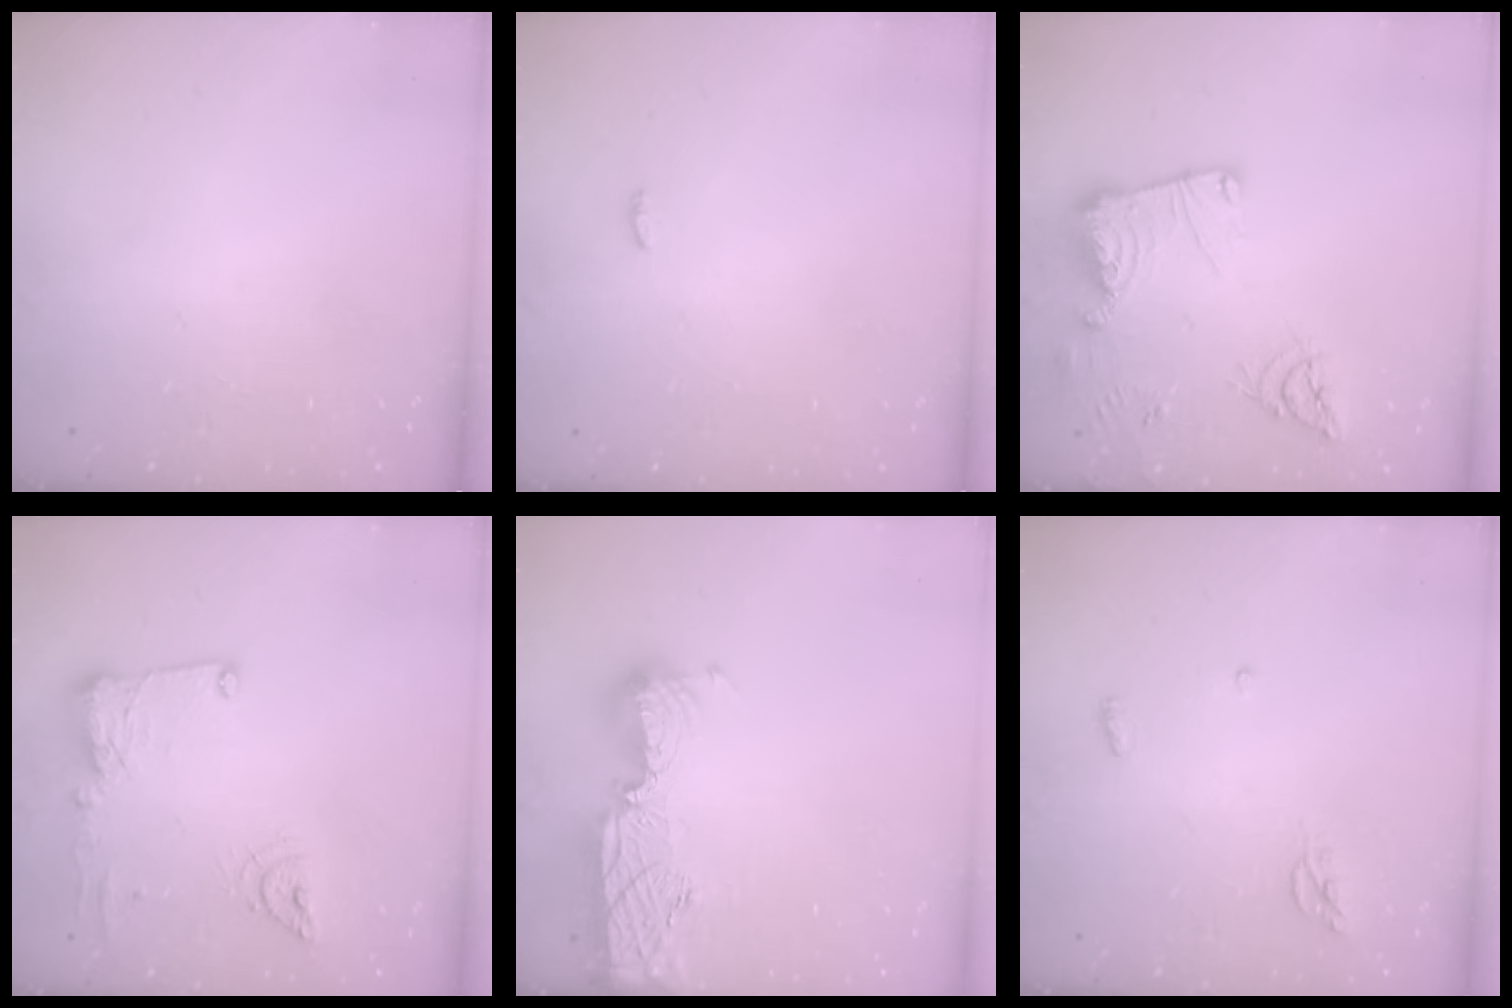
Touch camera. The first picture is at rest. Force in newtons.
{"total": 3.4, "press": 3.3, "slide": 1.0}
{"total": 17.7, "press": 17.6, "slide": 1.8}
{"total": 14.2, "press": 14.0, "slide": 1.8}
{"total": 15.3, "press": 14.8, "slide": 4.0}
{"total": 4.9, "press": 4.9, "slide": 0.2}